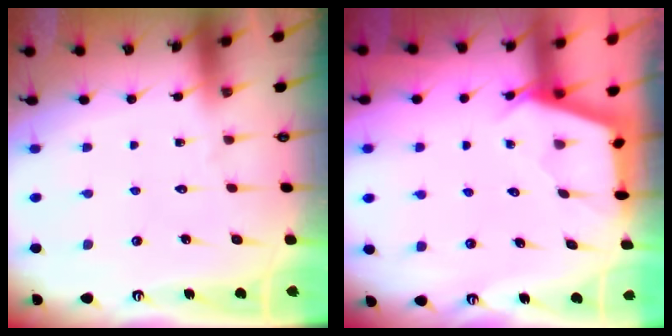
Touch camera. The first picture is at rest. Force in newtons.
{"total": 2.6, "press": 2.6, "slide": 0.3}